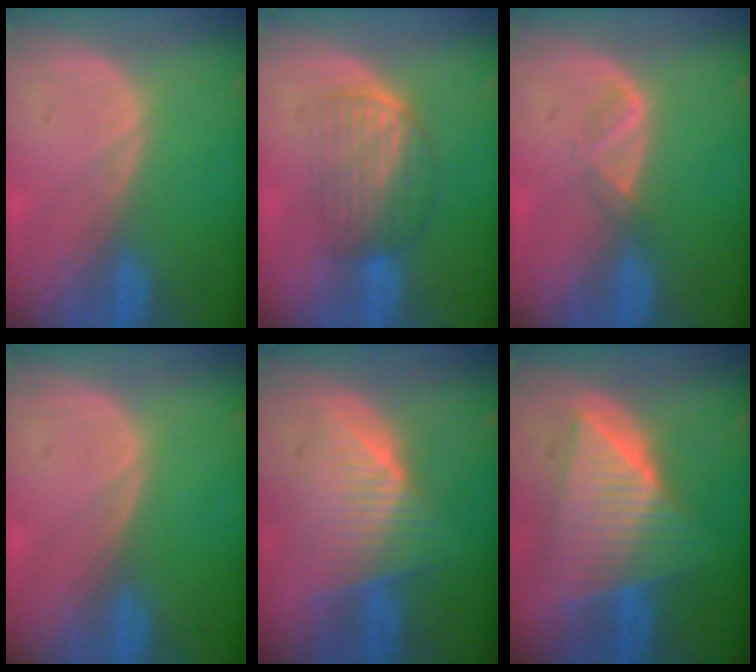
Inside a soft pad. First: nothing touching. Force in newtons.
{"total": 6.0, "press": 5.8, "slide": 1.5}
{"total": 1.9, "press": 1.8, "slide": 0.7}
{"total": 0.0}
{"total": 7.4, "press": 6.7, "slide": 3.2}
{"total": 10.0, "press": 9.9, "slide": 0.7}